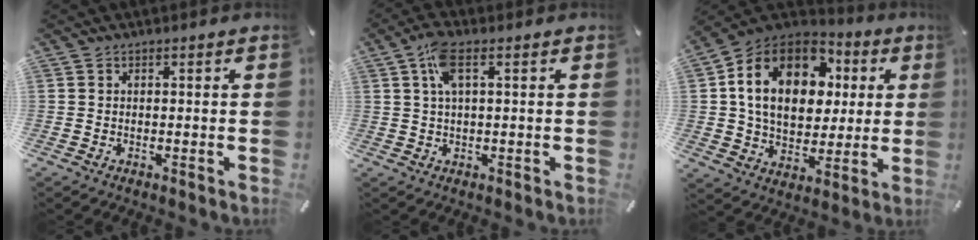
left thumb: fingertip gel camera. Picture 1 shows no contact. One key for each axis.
{"total": 6.0, "fx": 1.9, "fy": 2.1, "fz": 5.3, "tx": -0.112, "ty": 0.007, "tz": 0.032}
{"total": 18.8, "fx": 4.9, "fy": 14.0, "fz": 11.5, "tx": -0.221, "ty": -0.001, "tz": 0.091}